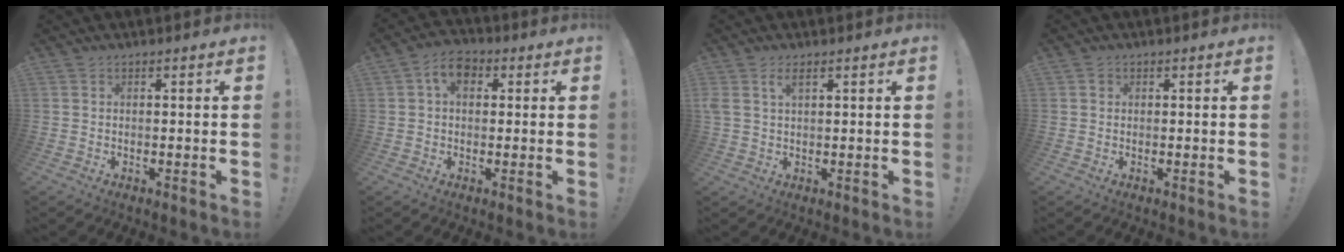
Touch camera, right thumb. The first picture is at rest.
{"total": 7.0, "force": [1.9, 4.6, 4.9], "torque": [-0.074, 0.009, 0.036]}
{"total": 3.6, "force": [1.7, 1.4, 2.8], "torque": [-0.049, -0.001, 0.031]}
{"total": 0.8, "force": [0.2, 0.8, 0.2], "torque": [-0.003, 0.003, 0.002]}